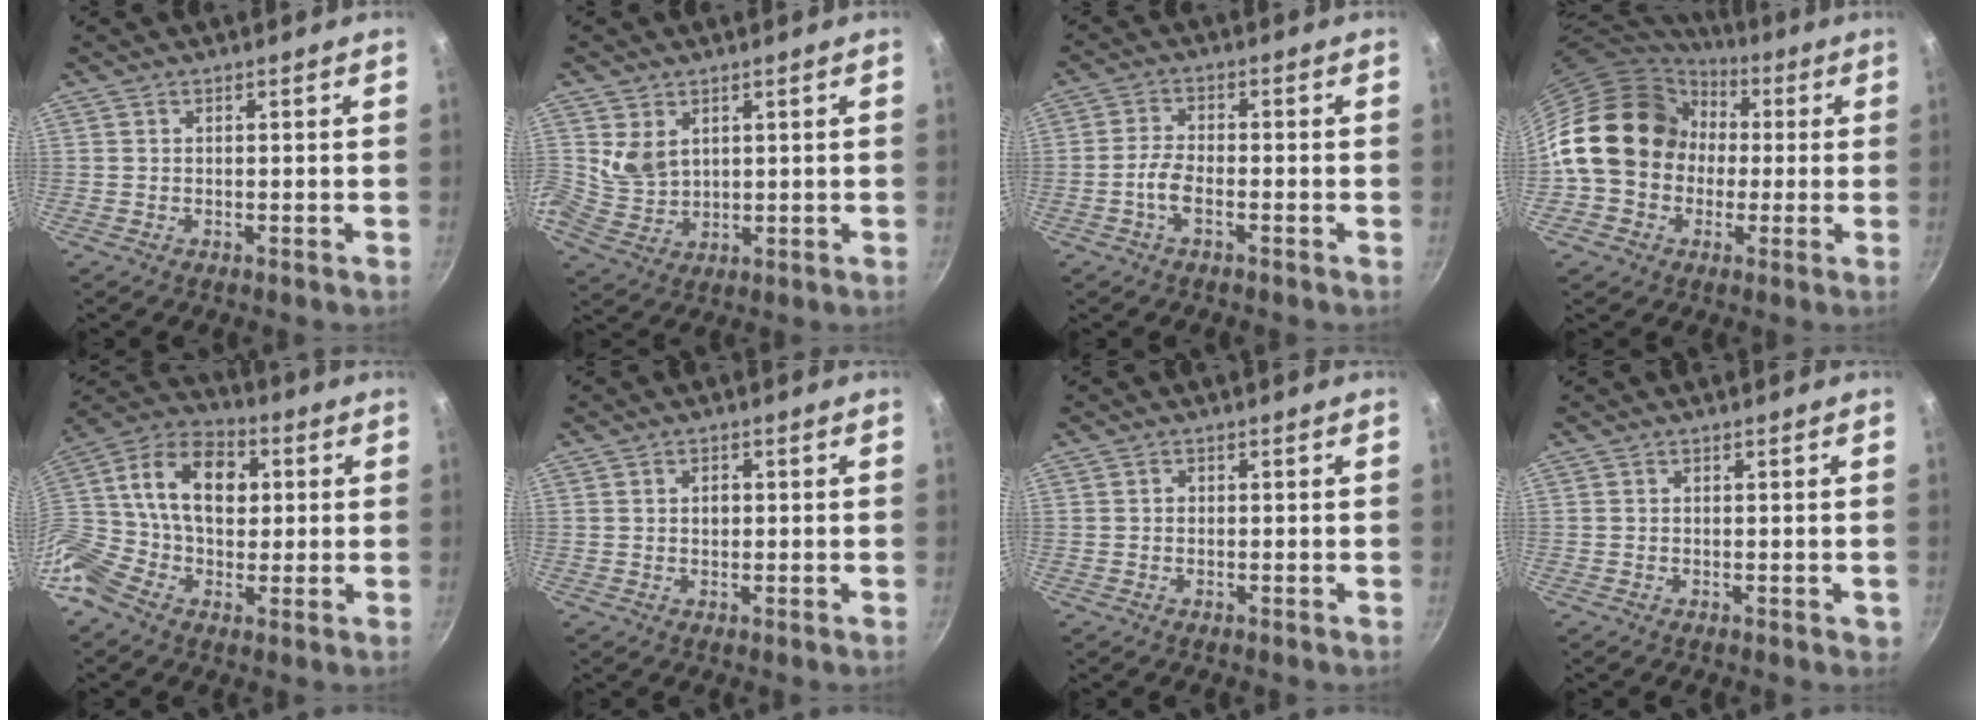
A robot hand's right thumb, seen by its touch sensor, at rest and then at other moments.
{"total": 5.1, "force": [2.1, 3.7, 2.7], "torque": [-0.040, -0.022, 0.048]}
{"total": 4.3, "force": [-1.9, 1.8, 3.4], "torque": [-0.074, 0.018, -0.044]}
{"total": 18.8, "force": [0.6, 15.8, 10.1], "torque": [-0.157, 0.051, 0.005]}
{"total": 19.3, "force": [1.1, 13.7, 13.6], "torque": [-0.251, 0.043, -0.003]}
{"total": 1.9, "force": [0.2, 1.4, 1.2], "torque": [-0.013, 0.002, 0.002]}
{"total": 0.6, "force": [-0.1, 0.6, 0.2], "torque": [-0.001, 0.004, -0.002]}
{"total": 1.0, "force": [-0.2, 0.7, 0.6], "torque": [-0.004, 0.001, -0.002]}